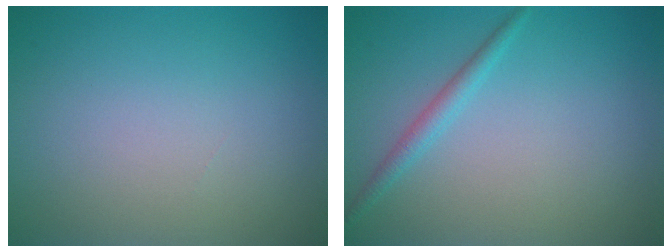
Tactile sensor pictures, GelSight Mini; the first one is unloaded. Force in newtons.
{"total": 1.5, "press": 1.5, "slide": 0.1}